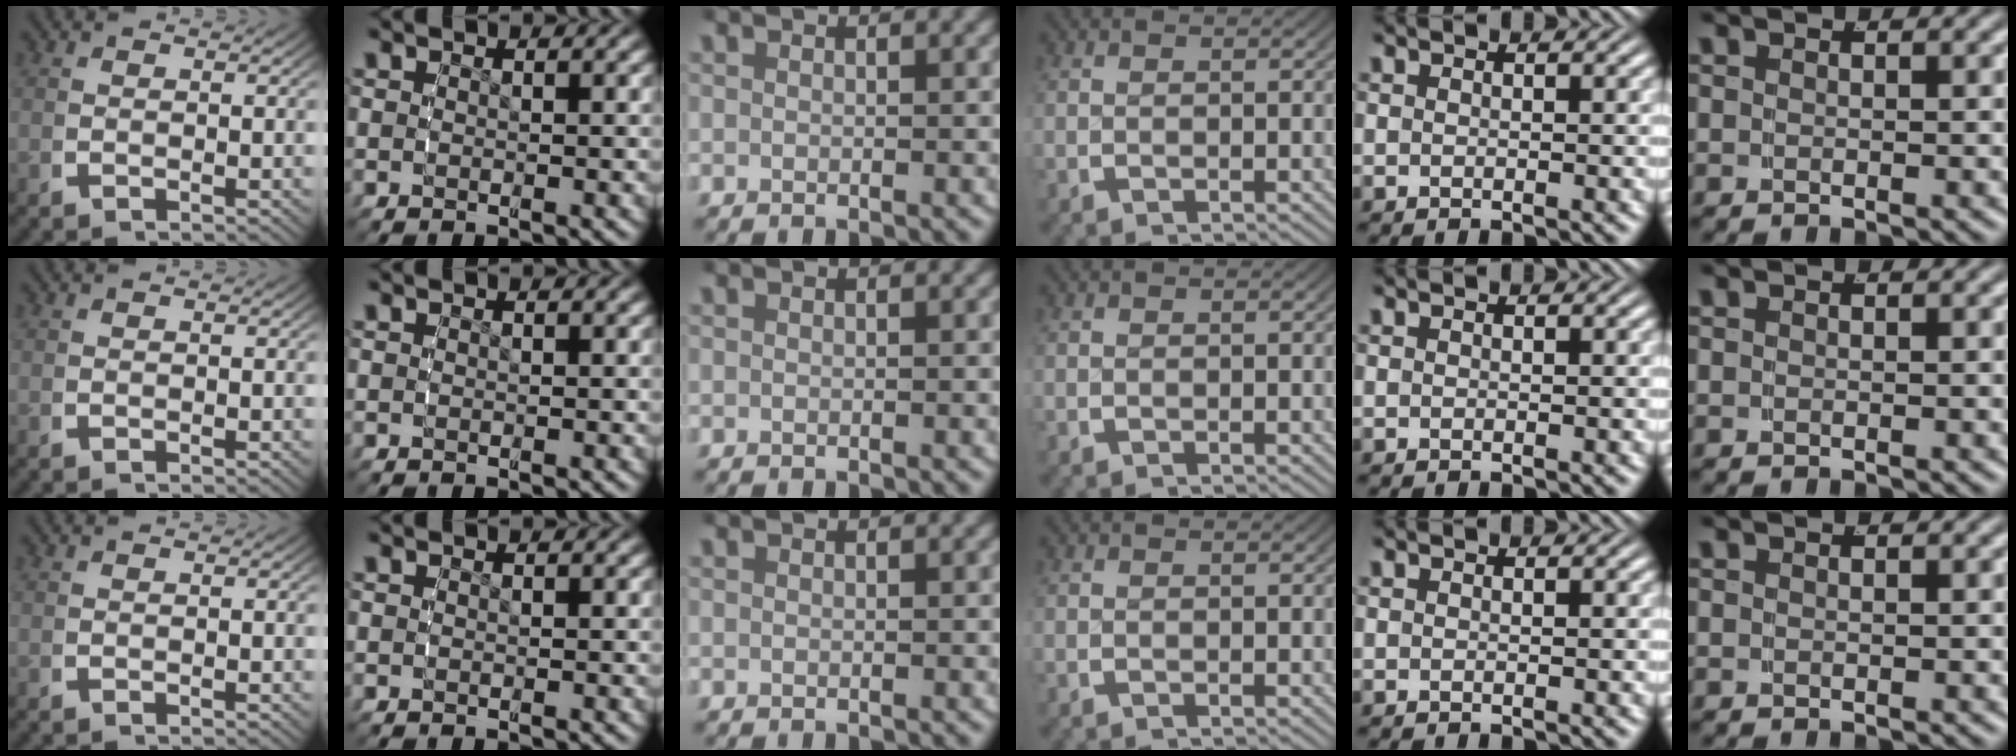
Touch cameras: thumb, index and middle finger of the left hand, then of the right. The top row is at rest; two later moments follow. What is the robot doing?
{"motion": "reach", "object": "shirt"}